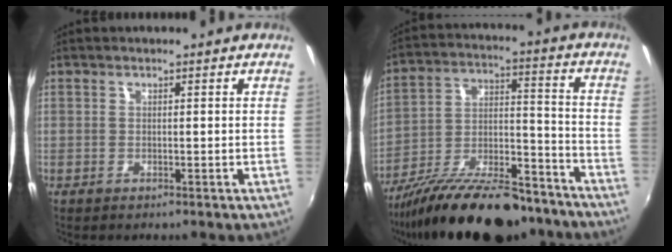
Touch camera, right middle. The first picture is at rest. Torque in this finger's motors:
{"motor_torque": [1.07, -1.07, 0.63, 0.13]}